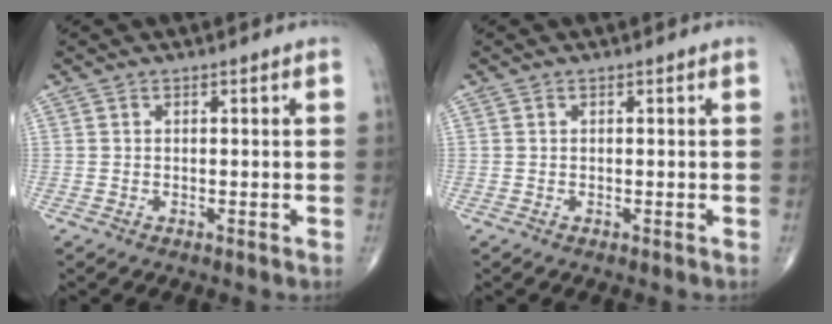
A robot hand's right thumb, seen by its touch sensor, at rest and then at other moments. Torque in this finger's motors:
{"motor_torque": [0.01, 0.01, 0.00, 0.00, 0.02]}